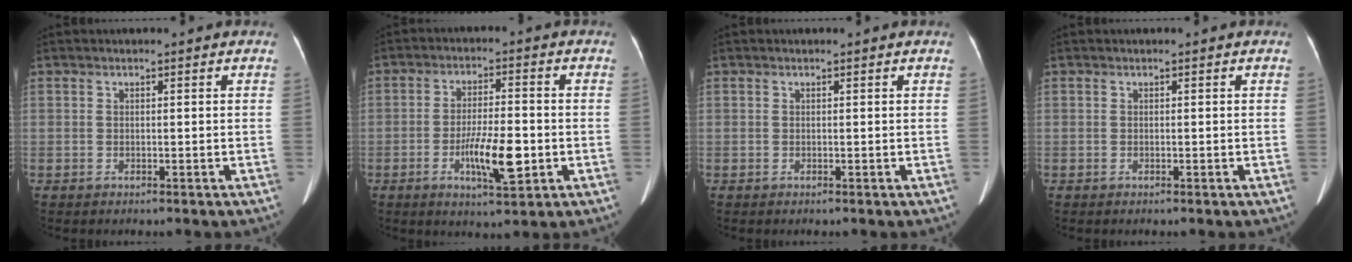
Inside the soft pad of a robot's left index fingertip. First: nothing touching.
{"total": 8.5, "force": [-2.8, 1.9, 7.8], "torque": [-0.140, -0.007, -0.047]}
{"total": 0.0}
{"total": 0.0}